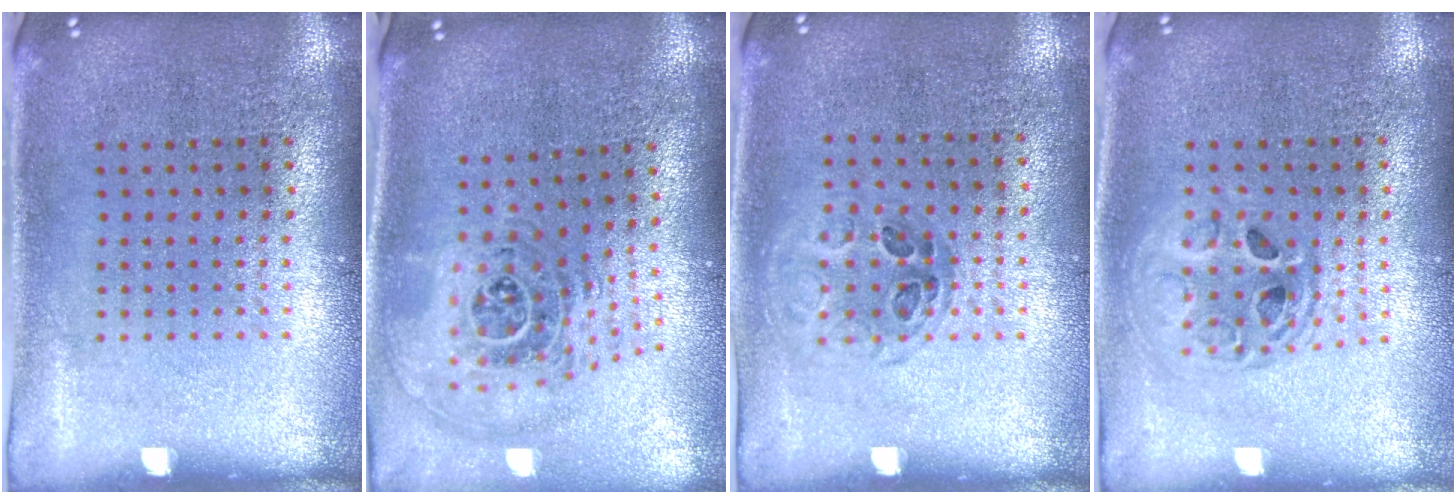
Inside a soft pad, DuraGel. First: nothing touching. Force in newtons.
{"total": 1.7, "press": 1.4, "slide": 1.0}
{"total": 1.0, "press": 0.7, "slide": 0.6}
{"total": 1.4, "press": 1.2, "slide": 0.7}